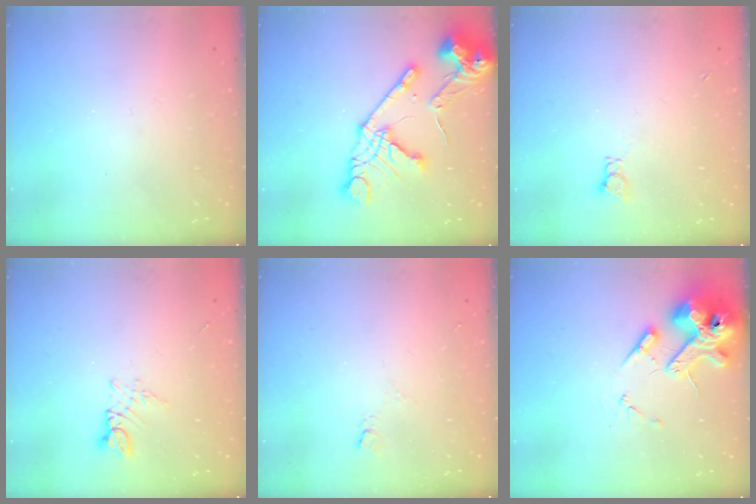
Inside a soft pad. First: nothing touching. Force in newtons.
{"total": 18.1, "press": 18.0, "slide": 2.2}
{"total": 2.0, "press": 2.0, "slide": 0.3}
{"total": 2.8, "press": 2.8, "slide": 0.3}
{"total": 3.5, "press": 3.4, "slide": 0.5}
{"total": 15.2, "press": 15.0, "slide": 2.2}